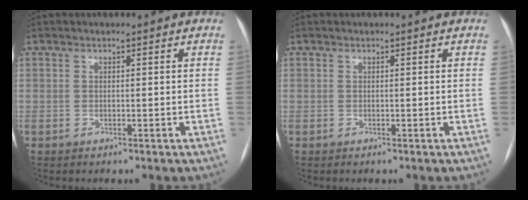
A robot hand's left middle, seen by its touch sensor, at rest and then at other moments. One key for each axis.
{"total": 0.0}